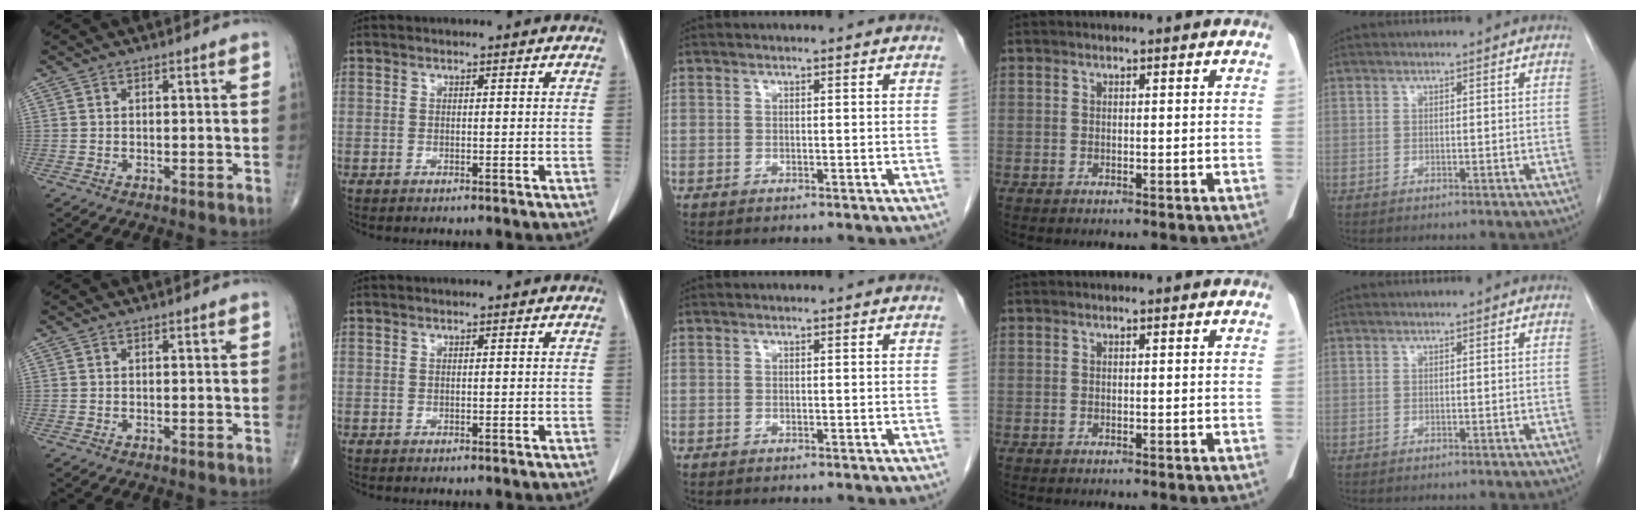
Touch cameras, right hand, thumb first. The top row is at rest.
{}